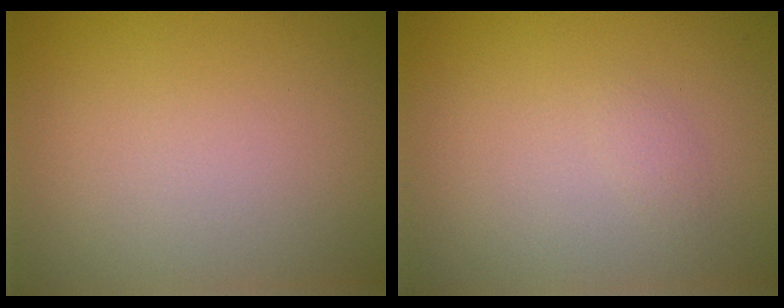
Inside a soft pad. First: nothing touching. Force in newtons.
{"total": 0.6, "press": 0.6, "slide": 0.1}